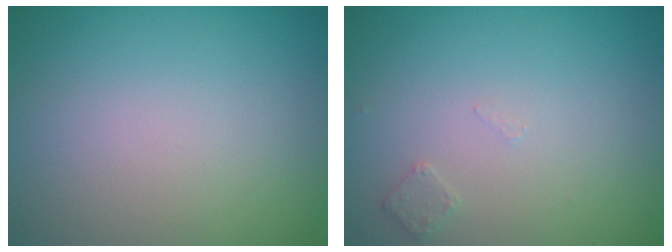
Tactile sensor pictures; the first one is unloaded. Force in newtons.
{"total": 1.0, "press": 1.0, "slide": 0.1}